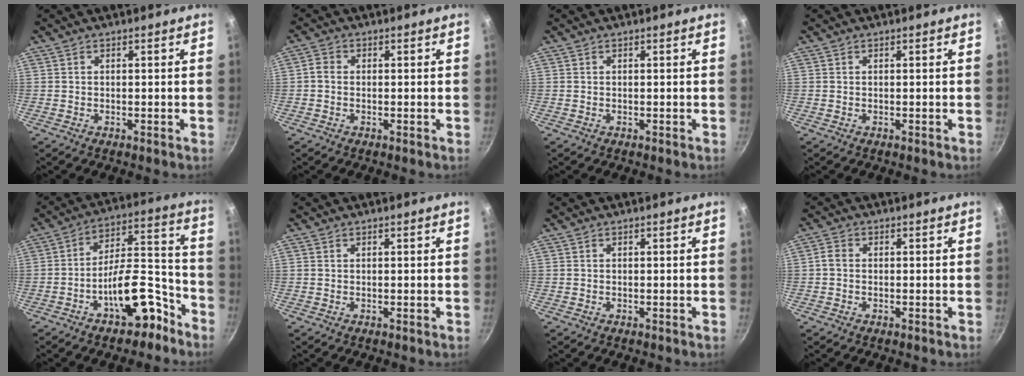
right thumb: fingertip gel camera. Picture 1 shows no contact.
{"total": 1.8, "force": [-0.4, 1.5, 1.0], "torque": [-0.023, 0.006, -0.012]}
{"total": 0.0}
{"total": 0.0}
{"total": 14.5, "force": [-8.0, 6.6, 10.2], "torque": [-0.107, 0.094, -0.111]}
{"total": 0.0}
{"total": 0.0}
{"total": 1.9, "force": [-0.3, 1.5, 1.1], "torque": [-0.028, 0.006, -0.010]}